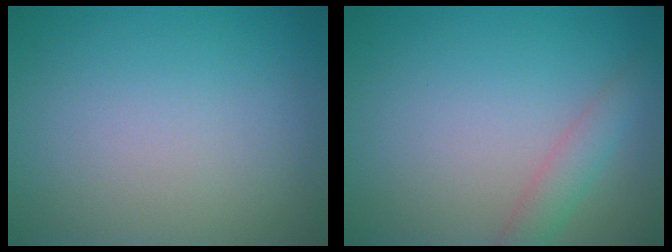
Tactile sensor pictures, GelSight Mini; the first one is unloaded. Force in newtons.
{"total": 2.1, "press": 2.1, "slide": 0.1}